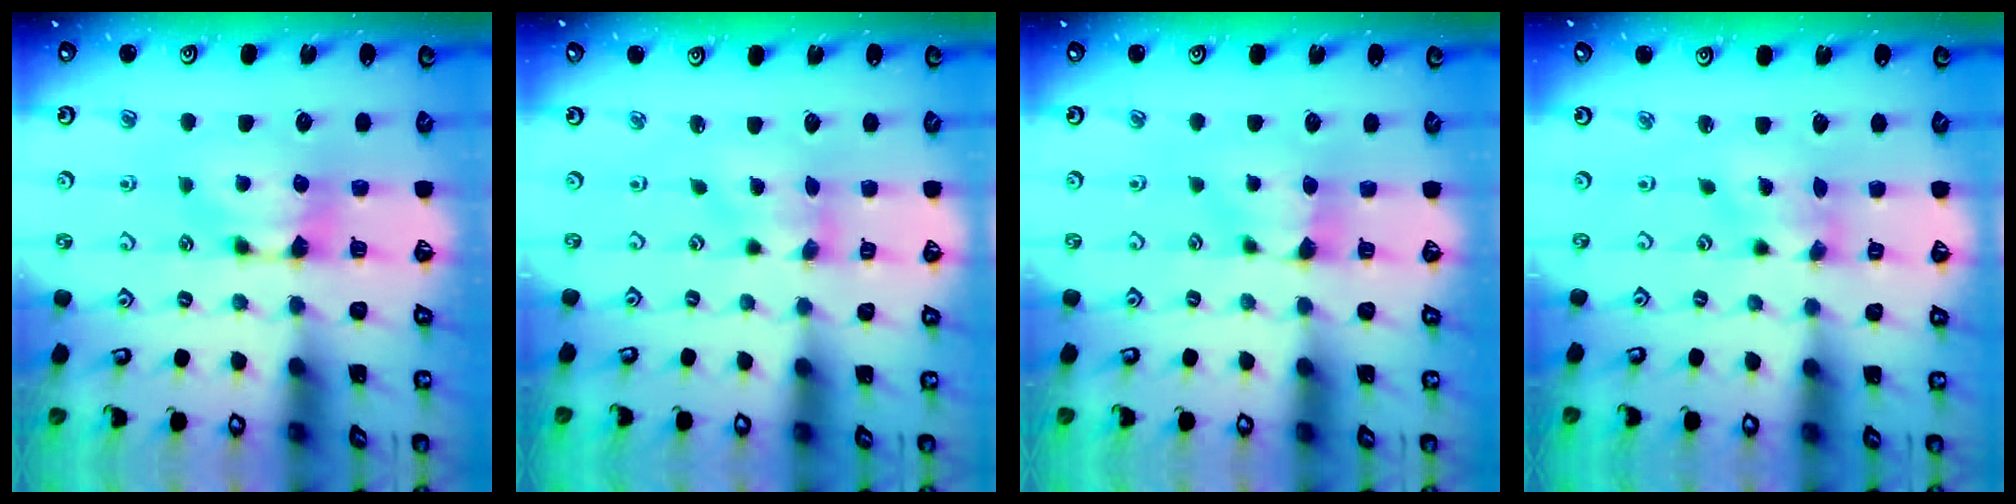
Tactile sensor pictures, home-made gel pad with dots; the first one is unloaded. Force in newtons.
{"total": 1.2, "press": 0.6, "slide": 1.1}
{"total": 0.6, "press": 0.2, "slide": 0.5}
{"total": 1.2, "press": 0.3, "slide": 1.2}